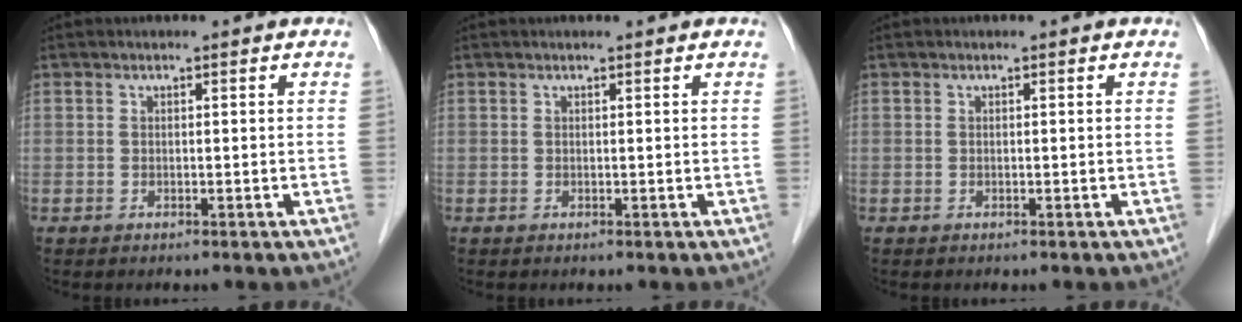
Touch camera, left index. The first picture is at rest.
{"total": 0.6, "force": [0.5, 0.0, 0.2], "torque": [-0.006, 0.004, 0.008]}
{"total": 0.0}